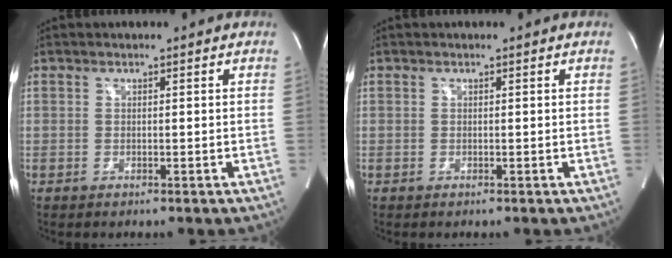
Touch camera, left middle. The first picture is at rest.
{"total": 0.0}